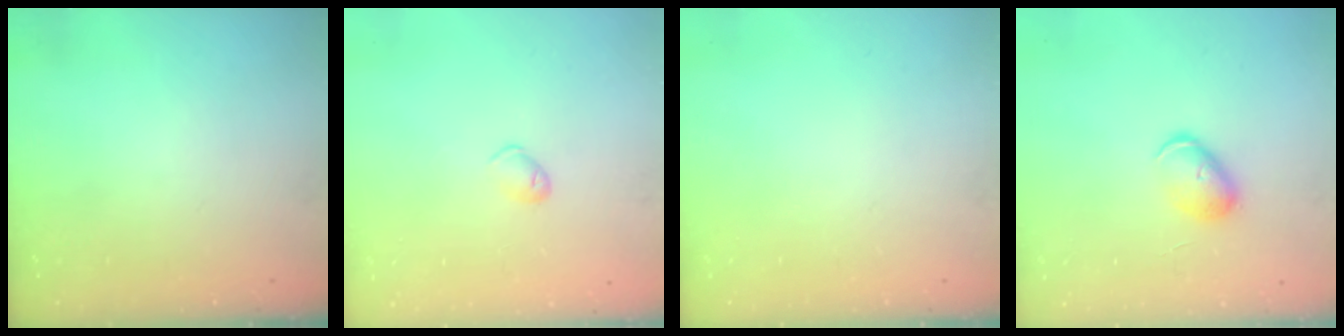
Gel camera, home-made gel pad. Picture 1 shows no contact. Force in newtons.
{"total": 4.4, "press": 4.3, "slide": 0.9}
{"total": 0.0}
{"total": 6.0, "press": 6.0, "slide": 0.2}